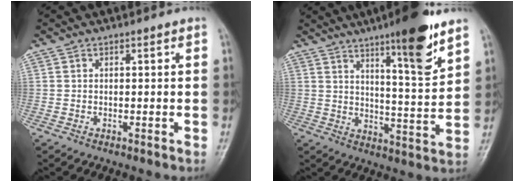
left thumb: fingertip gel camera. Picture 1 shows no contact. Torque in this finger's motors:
{"motor_torque": [3.83, 1.18, 1.27, -1.21, 0.37]}